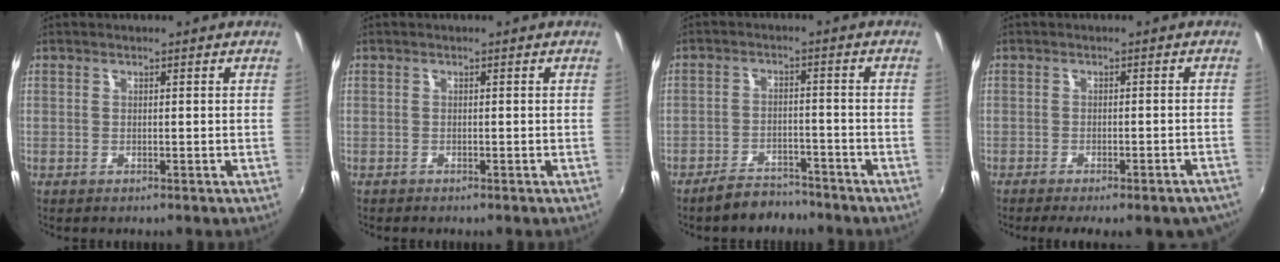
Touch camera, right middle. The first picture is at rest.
{"total": 0.7, "force": [-0.6, 0.3, 0.1], "torque": [-0.005, -0.003, -0.011]}
{"total": 6.2, "force": [-5.5, 2.2, 1.7], "torque": [-0.050, 0.008, -0.082]}
{"total": 10.5, "force": [-8.9, 1.8, 5.3], "torque": [-0.090, -0.024, -0.108]}